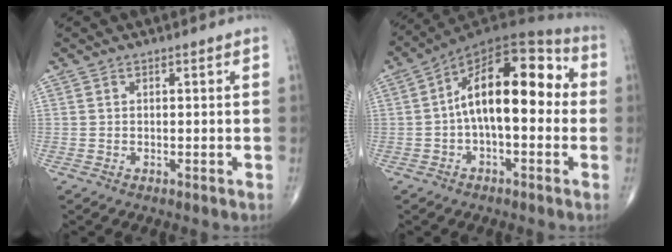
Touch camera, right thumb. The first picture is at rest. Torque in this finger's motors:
{"motor_torque": [0.49, 0.71, 0.77, -0.35, 0.15]}